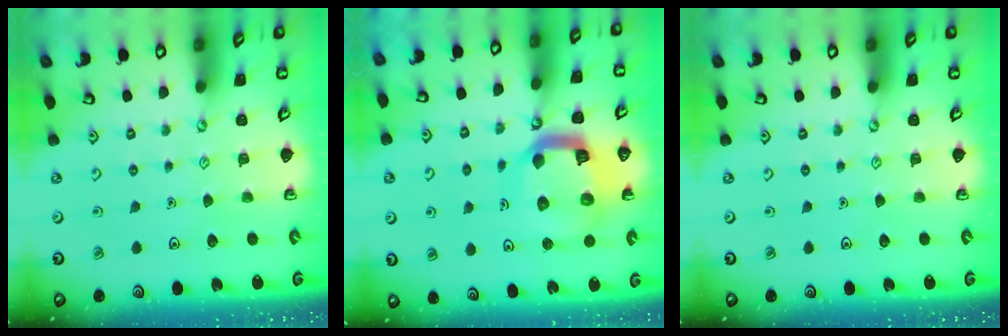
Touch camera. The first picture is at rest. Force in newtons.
{"total": 15.6, "press": 15.4, "slide": 1.9}
{"total": 0.0}